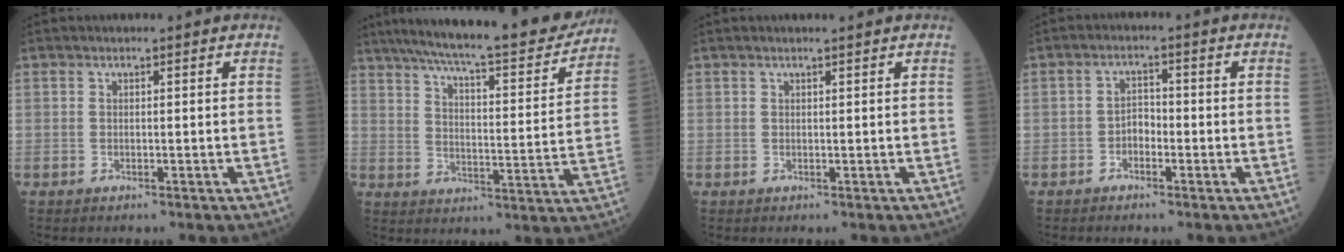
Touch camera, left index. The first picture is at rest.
{"total": 24.2, "force": [21.0, 3.0, 11.7], "torque": [-0.189, -0.019, 0.282]}
{"total": 1.0, "force": [0.9, -0.2, 0.5], "torque": [-0.009, 0.003, 0.016]}
{"total": 2.3, "force": [-1.2, 1.3, 1.4], "torque": [-0.019, 0.005, -0.026]}